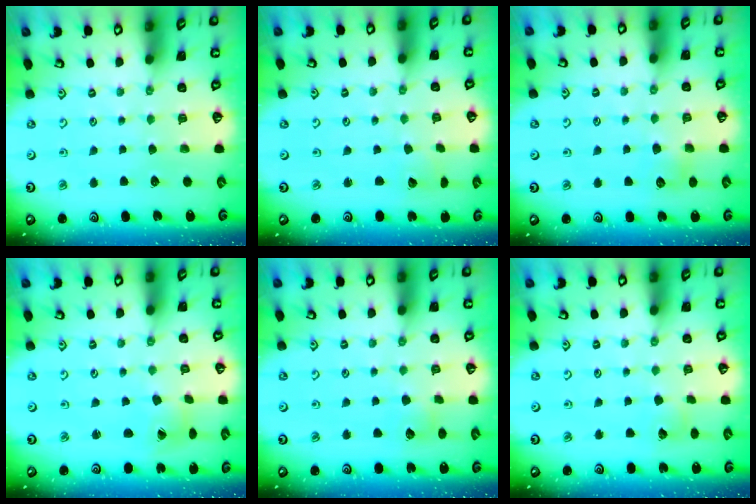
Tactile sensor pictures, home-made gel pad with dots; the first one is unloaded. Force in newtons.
{"total": 2.6, "press": 2.6, "slide": 0.1}
{"total": 4.8, "press": 4.8, "slide": 0.6}
{"total": 2.5, "press": 2.5, "slide": 0.3}
{"total": 4.2, "press": 4.2, "slide": 0.4}
{"total": 2.5, "press": 2.5, "slide": 0.3}